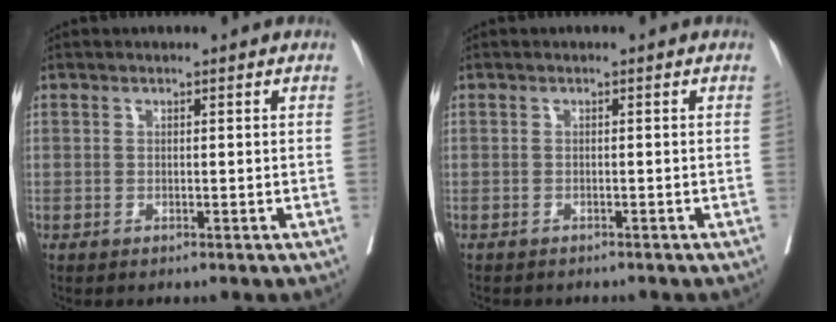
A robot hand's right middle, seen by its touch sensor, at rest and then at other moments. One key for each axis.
{"total": 3.5, "fx": -3.1, "fy": 1.1, "fz": 1.2, "tx": -0.021, "ty": -0.006, "tz": -0.037}